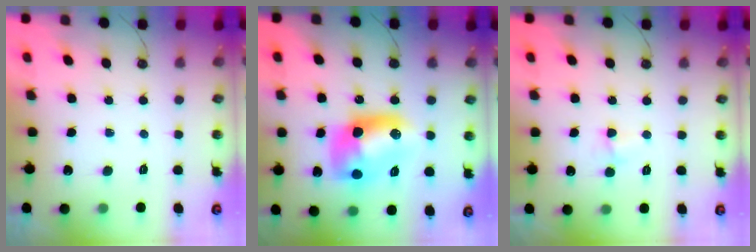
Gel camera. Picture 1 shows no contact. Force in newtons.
{"total": 13.0, "press": 13.0, "slide": 0.8}
{"total": 2.6, "press": 2.5, "slide": 0.5}